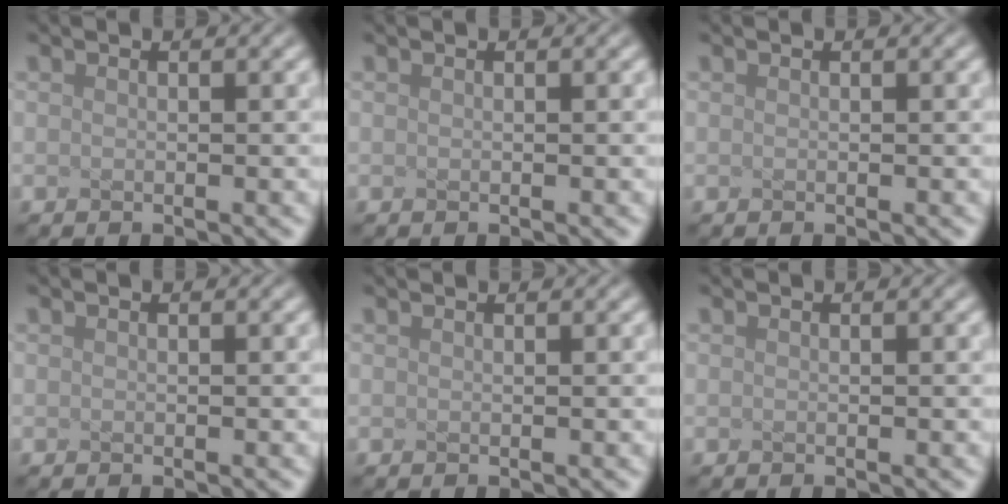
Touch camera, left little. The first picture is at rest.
{"total": 0.0}
{"total": 0.0}
{"total": 0.0}
{"total": 0.7, "force": [0.6, 0.1, 0.1], "torque": [-0.002, -0.002, 0.002]}
{"total": 0.0}